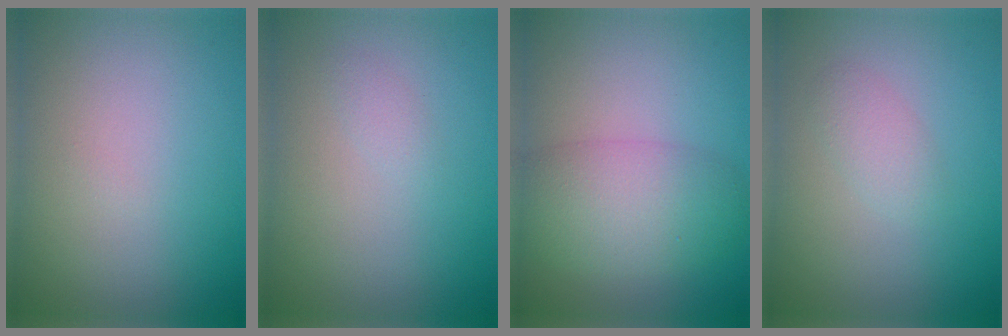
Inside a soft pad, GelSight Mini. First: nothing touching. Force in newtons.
{"total": 0.7, "press": 0.7, "slide": 0.0}
{"total": 5.5, "press": 5.5, "slide": 0.4}
{"total": 1.5, "press": 1.5, "slide": 0.0}